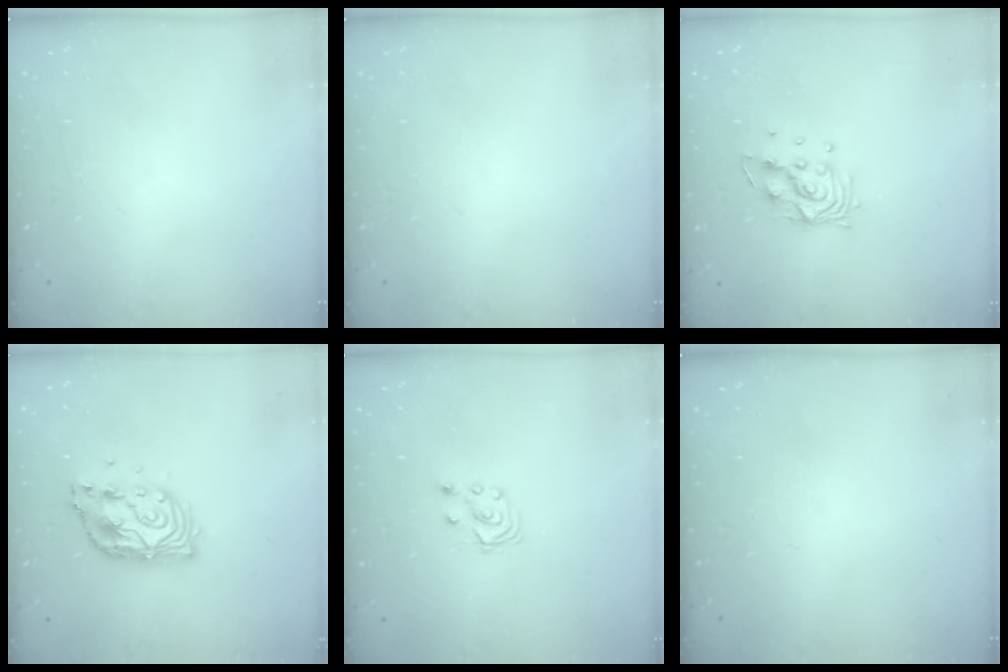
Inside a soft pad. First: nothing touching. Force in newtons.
{"total": 0.0}
{"total": 8.9, "press": 8.9, "slide": 0.7}
{"total": 11.8, "press": 11.7, "slide": 1.0}
{"total": 2.8, "press": 2.7, "slide": 0.7}
{"total": 0.0}